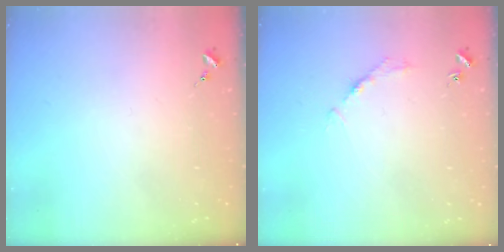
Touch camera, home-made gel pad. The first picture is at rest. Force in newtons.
{"total": 2.7, "press": 2.7, "slide": 0.4}